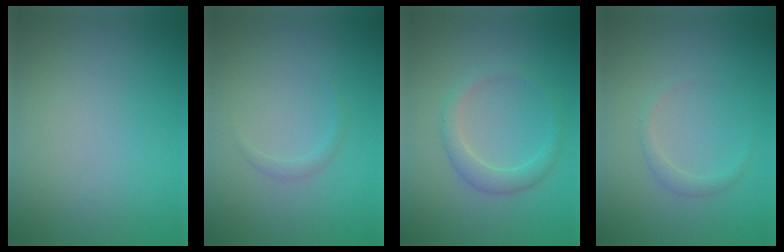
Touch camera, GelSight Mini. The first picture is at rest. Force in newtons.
{"total": 0.7, "press": 0.7, "slide": 0.0}
{"total": 2.1, "press": 2.1, "slide": 0.1}
{"total": 1.0, "press": 1.0, "slide": 0.1}